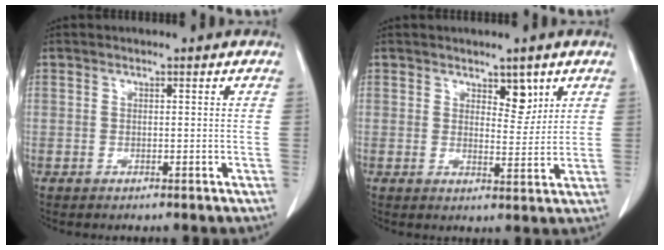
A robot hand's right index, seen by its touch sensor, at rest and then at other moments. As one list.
[{"total": 3.9, "force": [2.4, 1.8, 2.5], "torque": [-0.027, -0.008, 0.038]}]